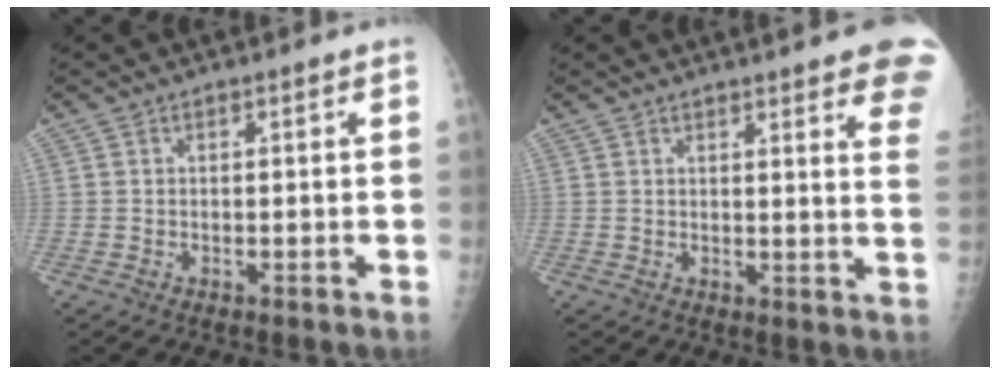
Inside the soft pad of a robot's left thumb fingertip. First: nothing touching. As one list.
[{"total": 14.1, "force": [10.1, 2.4, 9.5], "torque": [-0.094, -0.034, 0.101]}]